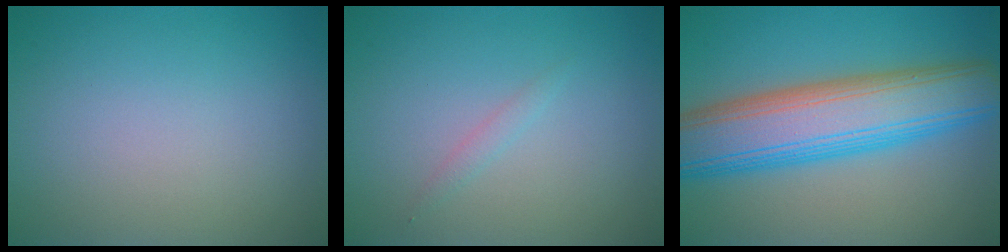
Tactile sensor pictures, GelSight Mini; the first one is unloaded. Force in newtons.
{"total": 0.7, "press": 0.7, "slide": 0.0}
{"total": 10.5, "press": 10.5, "slide": 0.6}